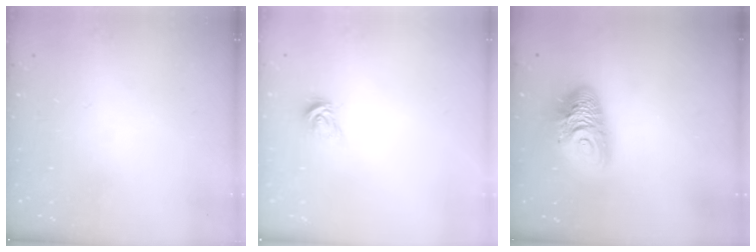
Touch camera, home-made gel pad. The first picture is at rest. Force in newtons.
{"total": 3.7, "press": 3.7, "slide": 0.4}
{"total": 11.9, "press": 11.9, "slide": 1.1}